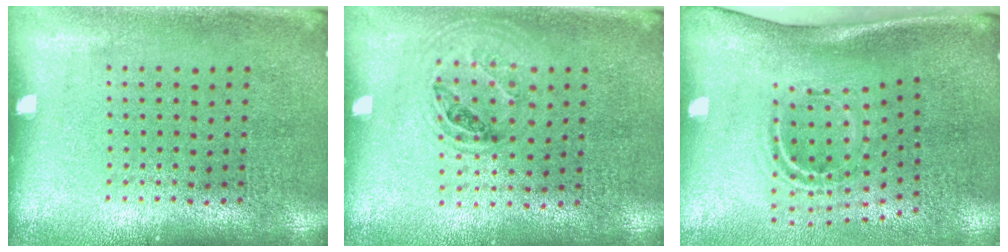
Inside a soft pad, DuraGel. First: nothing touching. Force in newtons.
{"total": 1.0, "press": 1.0, "slide": 0.4}
{"total": 2.1, "press": 1.2, "slide": 1.8}